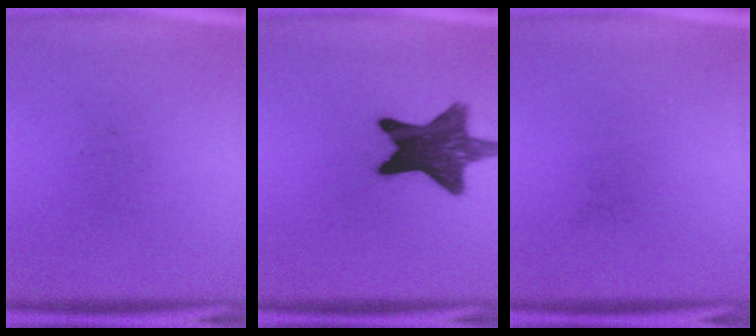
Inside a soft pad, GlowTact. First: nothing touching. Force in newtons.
{"total": 13.3}
{"total": 0.0}